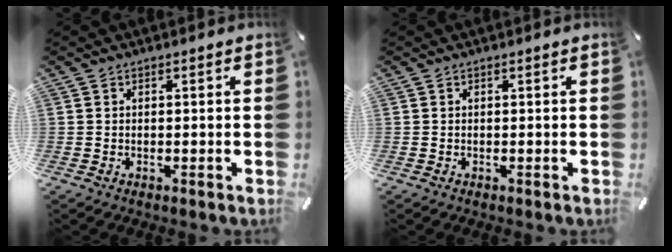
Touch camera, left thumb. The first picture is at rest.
{"total": 0.0}